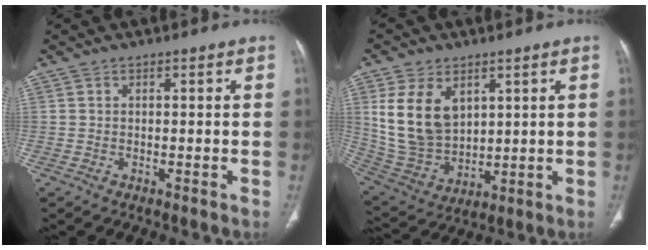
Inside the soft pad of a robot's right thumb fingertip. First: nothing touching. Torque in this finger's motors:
{"motor_torque": [-0.22, 0.67, 0.56, 0.10, 0.19]}